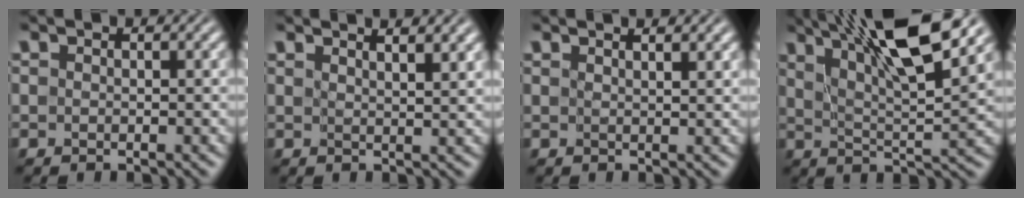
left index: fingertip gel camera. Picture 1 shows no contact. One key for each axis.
{"total": 2.7, "fx": 2.2, "fy": 0.4, "fz": 1.5, "tx": -0.010, "ty": 0.009, "tz": 0.022}
{"total": 1.2, "fx": 1.0, "fy": -0.1, "fz": 0.6, "tx": -0.013, "ty": 0.002, "tz": 0.017}
{"total": 11.1, "fx": 6.8, "fy": 1.9, "fz": 8.5, "tx": -0.141, "ty": 0.017, "tz": 0.113}